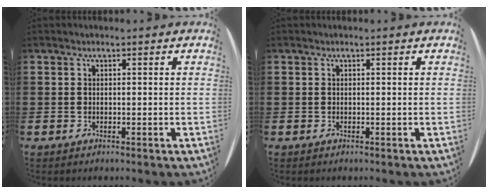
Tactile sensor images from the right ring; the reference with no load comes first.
{"total": 0.0}